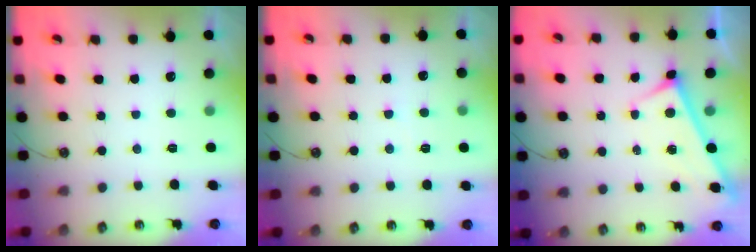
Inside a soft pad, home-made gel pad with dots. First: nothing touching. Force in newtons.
{"total": 6.4, "press": 6.4, "slide": 0.2}
{"total": 3.1, "press": 3.1, "slide": 0.3}